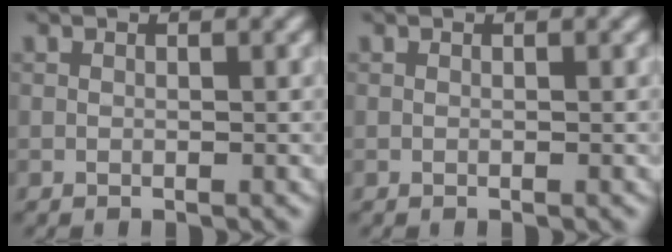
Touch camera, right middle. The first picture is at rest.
{"total": 0.0}